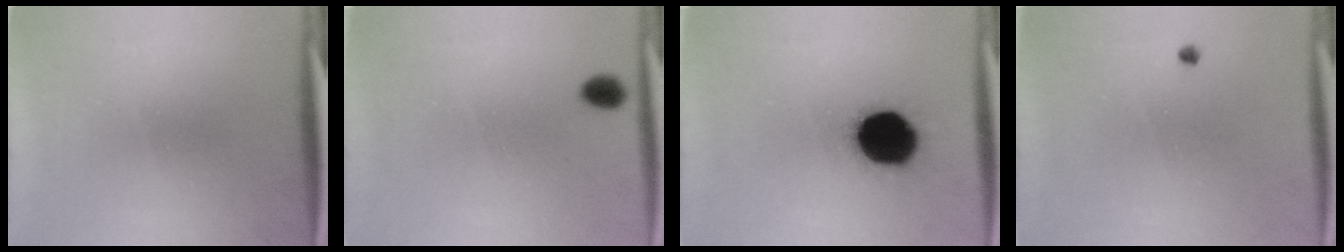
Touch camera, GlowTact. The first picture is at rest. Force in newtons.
{"total": 1.7}
{"total": 17.8}
{"total": 0.6}